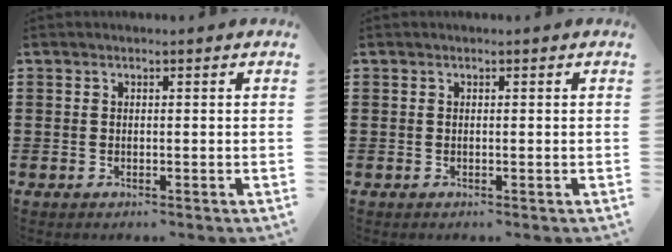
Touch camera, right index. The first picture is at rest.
{"total": 0.0}